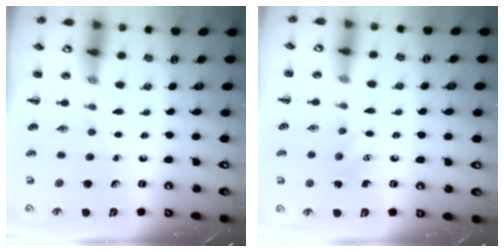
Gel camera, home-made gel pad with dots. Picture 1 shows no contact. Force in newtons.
{"total": 5.7, "press": 5.5, "slide": 1.7}